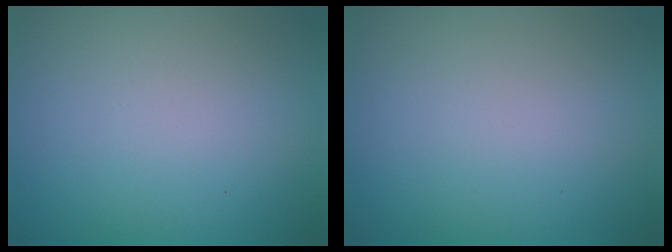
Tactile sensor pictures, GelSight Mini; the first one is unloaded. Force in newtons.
{"total": 0.0}